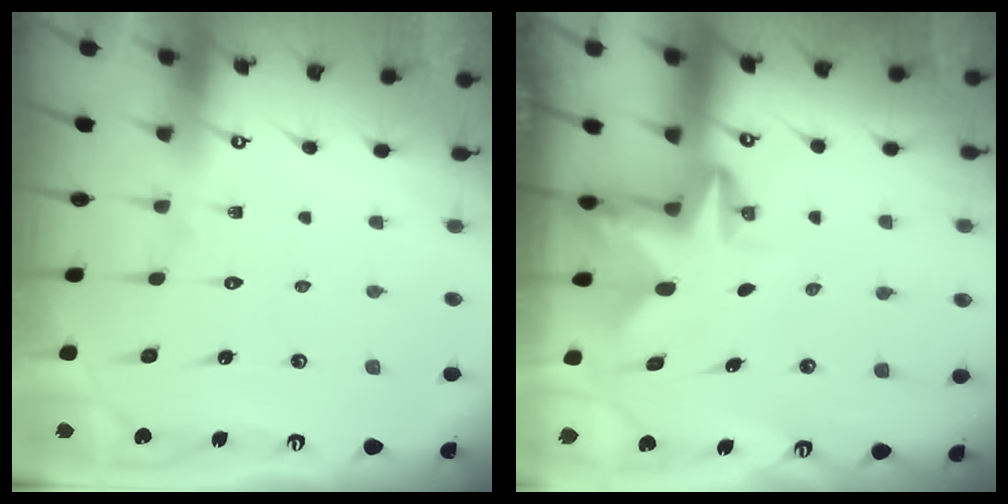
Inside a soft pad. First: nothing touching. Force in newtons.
{"total": 2.7, "press": 2.6, "slide": 0.5}